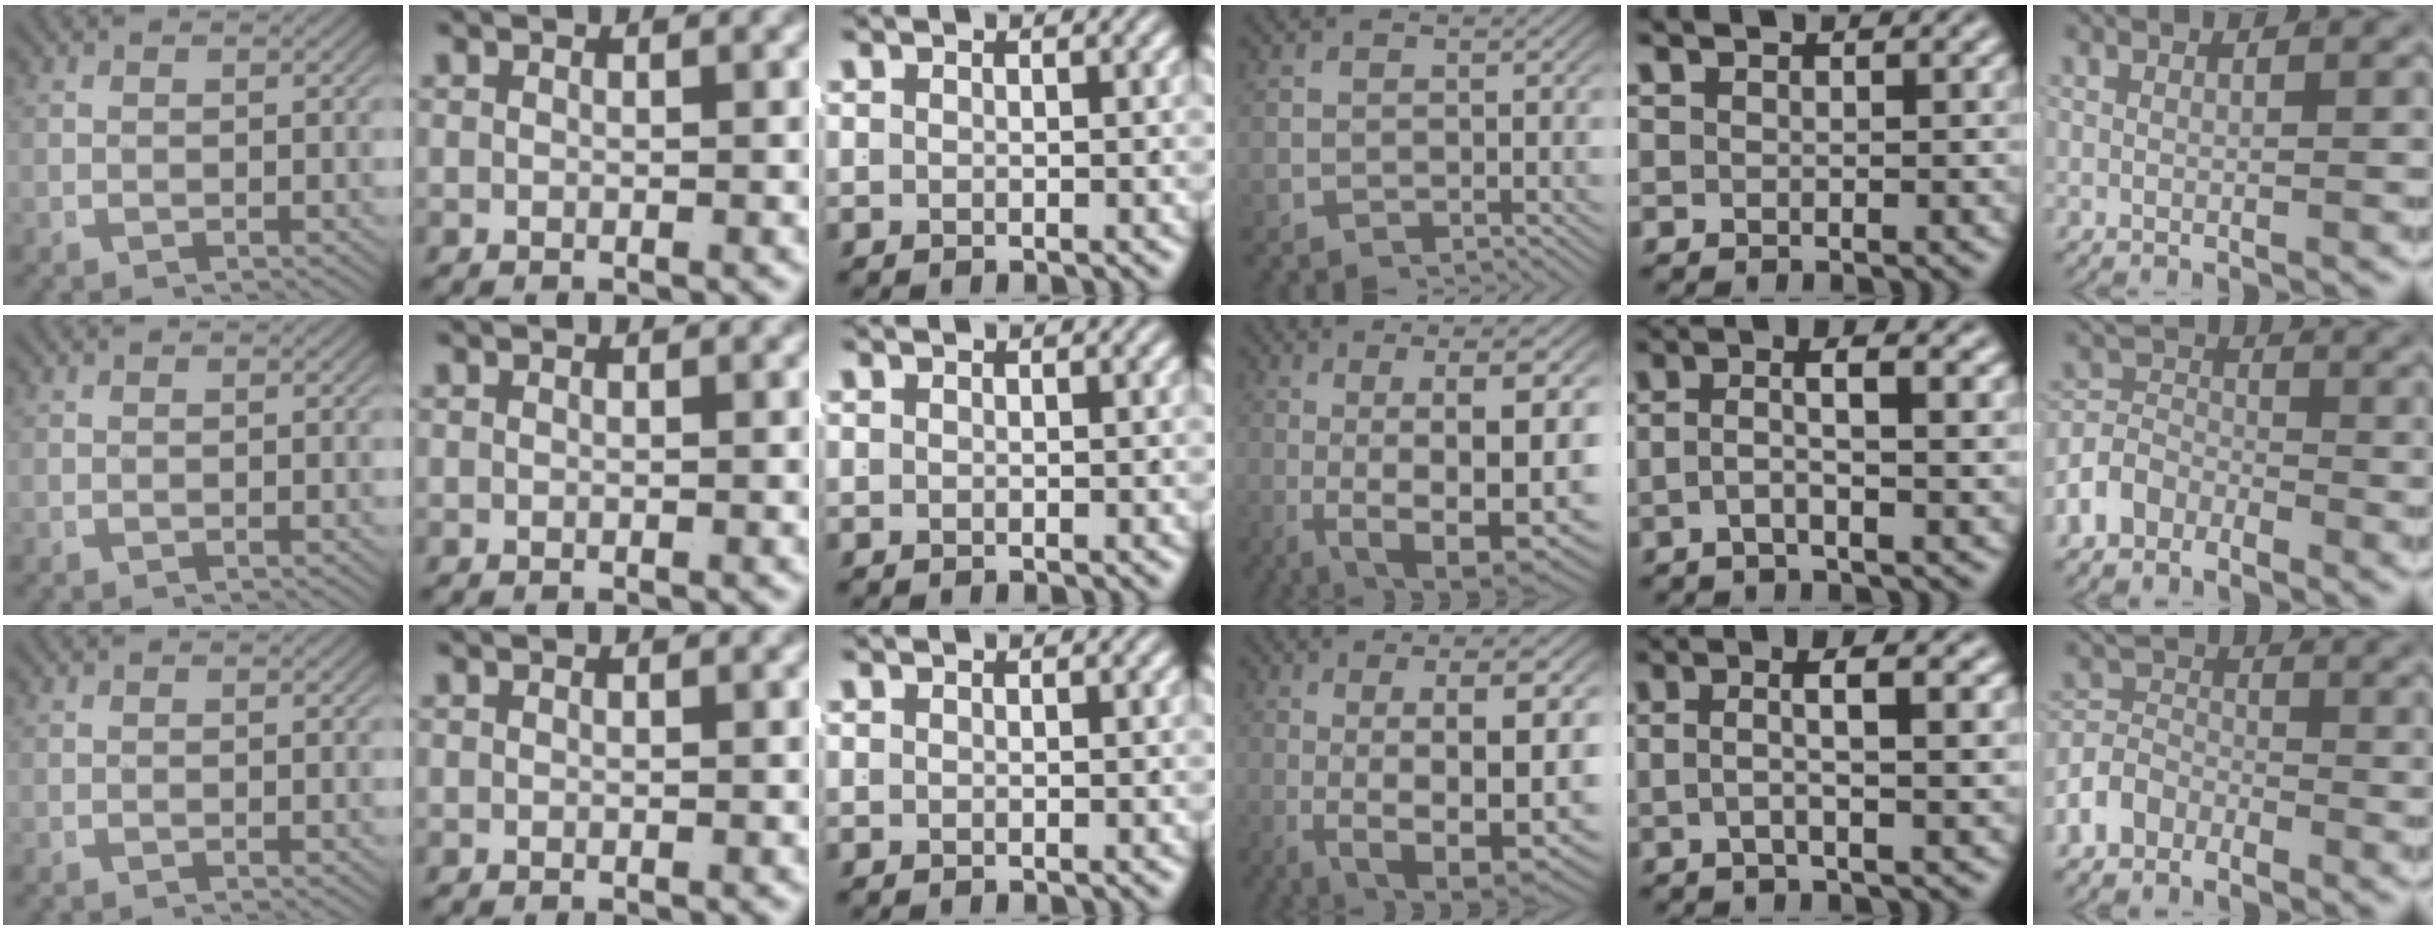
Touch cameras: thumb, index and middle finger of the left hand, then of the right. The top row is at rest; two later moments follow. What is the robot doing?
{"motion": "lift_and_place", "object": "coat"}